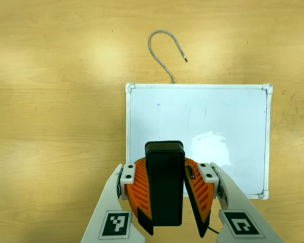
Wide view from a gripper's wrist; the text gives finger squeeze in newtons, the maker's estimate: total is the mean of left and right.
{"total": 10.1, "left": 9.3, "right": 11.0}